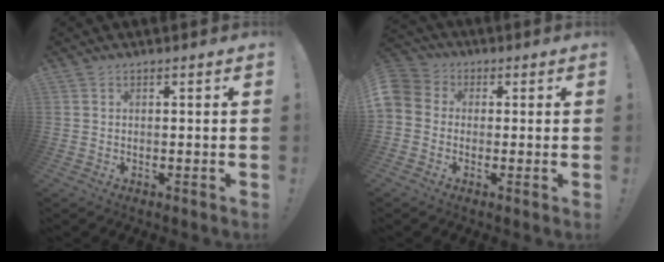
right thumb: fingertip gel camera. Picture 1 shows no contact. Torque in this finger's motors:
{"motor_torque": [2.34, 2.67, 1.80, -0.36, 0.29]}